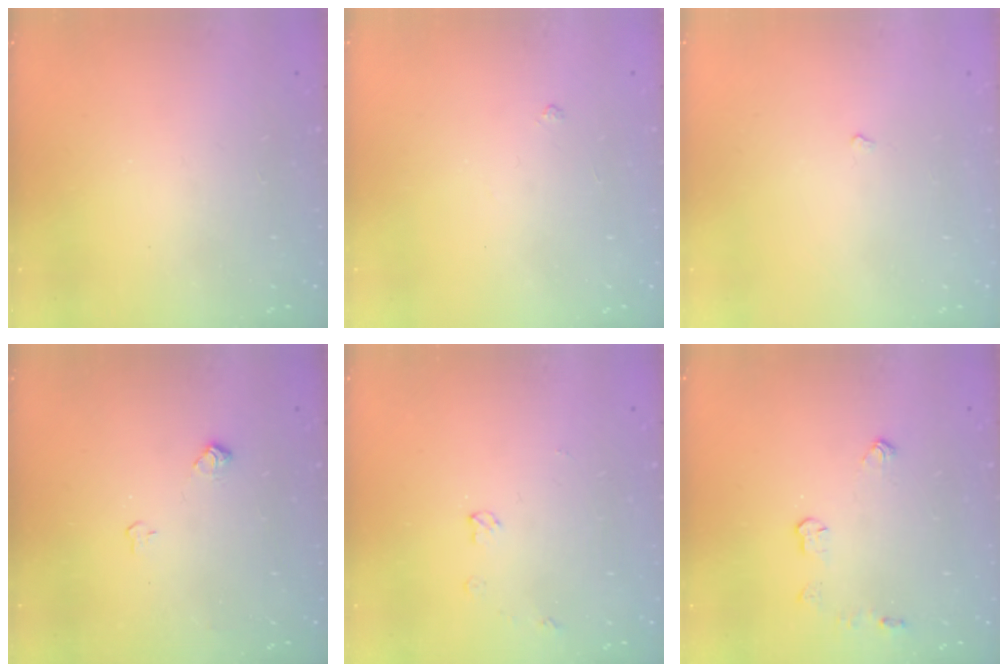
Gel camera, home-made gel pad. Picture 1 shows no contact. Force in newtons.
{"total": 2.9, "press": 2.8, "slide": 0.5}
{"total": 2.2, "press": 2.1, "slide": 0.4}
{"total": 5.7, "press": 5.7, "slide": 0.7}
{"total": 4.0, "press": 4.0, "slide": 0.1}
{"total": 4.4, "press": 4.4, "slide": 0.7}